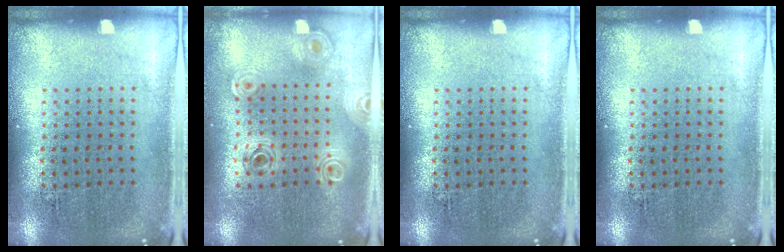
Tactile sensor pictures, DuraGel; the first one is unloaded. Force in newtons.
{"total": 0.8, "press": 0.8, "slide": 0.1}
{"total": 0.0}
{"total": 0.0}